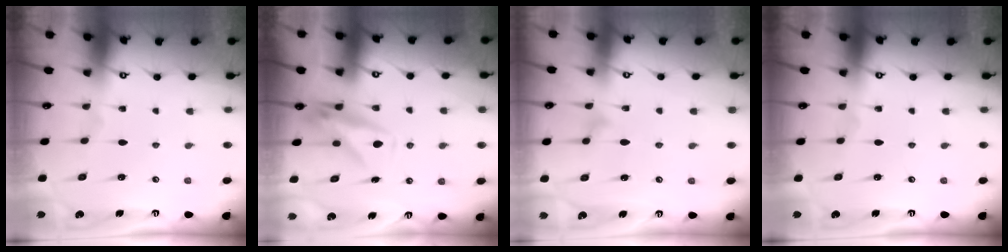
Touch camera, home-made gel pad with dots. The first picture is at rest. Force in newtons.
{"total": 8.8, "press": 8.8, "slide": 0.1}
{"total": 9.8, "press": 9.8, "slide": 0.4}
{"total": 0.0}